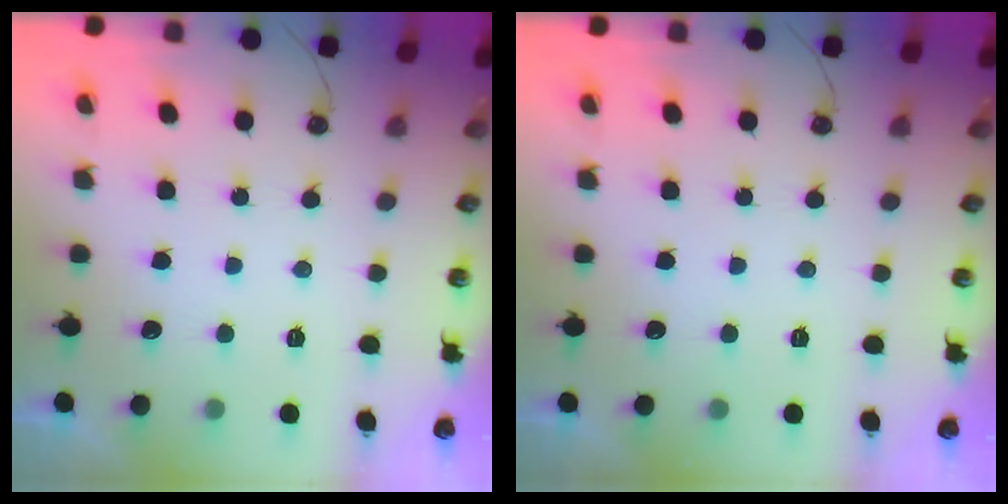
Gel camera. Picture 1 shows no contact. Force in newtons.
{"total": 0.0}